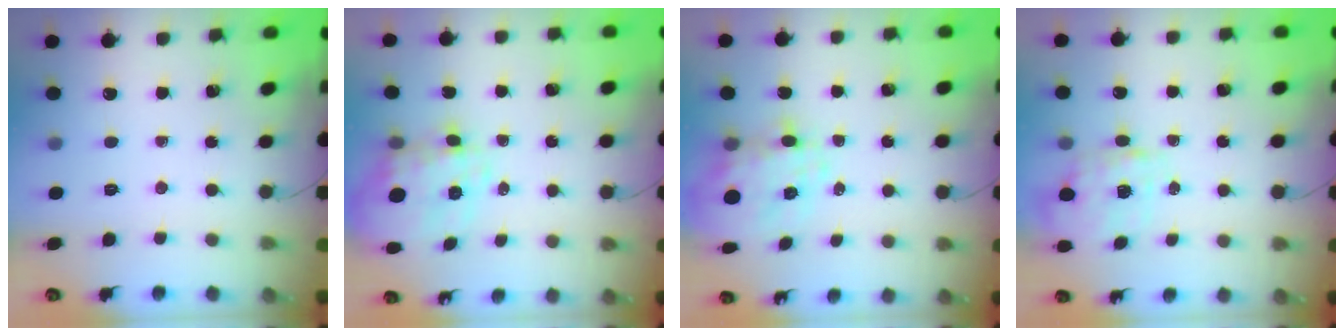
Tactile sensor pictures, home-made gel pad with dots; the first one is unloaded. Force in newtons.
{"total": 10.6, "press": 10.6, "slide": 1.3}
{"total": 7.5, "press": 7.2, "slide": 1.9}
{"total": 4.0, "press": 3.9, "slide": 0.8}